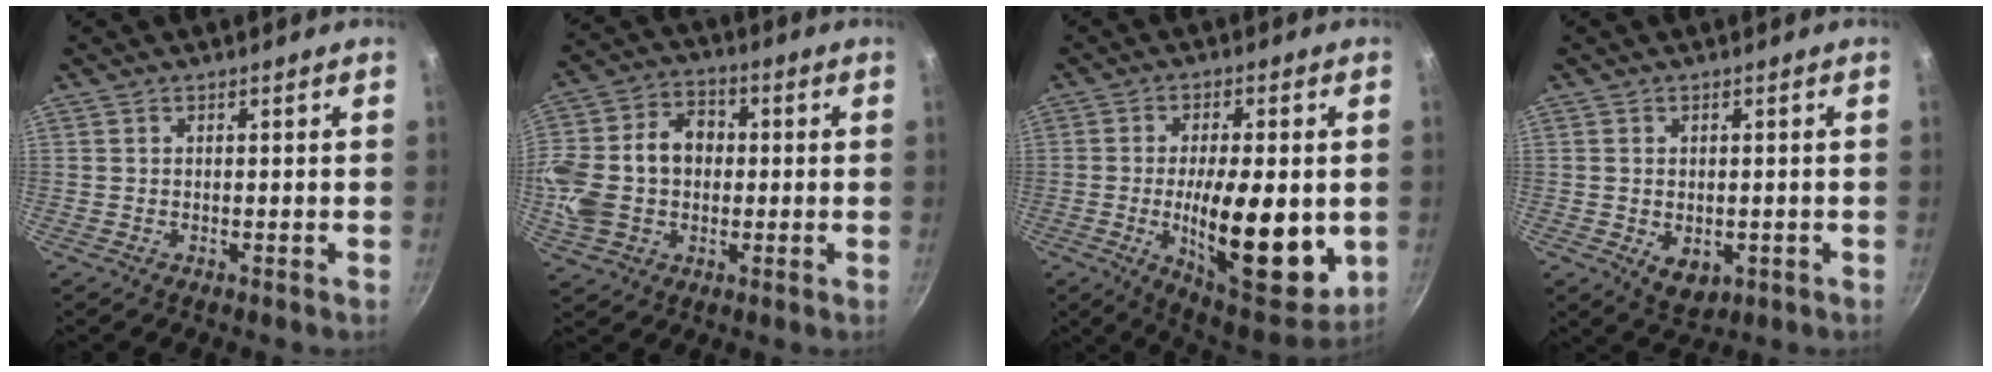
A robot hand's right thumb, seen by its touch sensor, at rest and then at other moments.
{"total": 17.1, "force": [0.1, 12.8, 11.4], "torque": [-0.220, 0.035, -0.002]}
{"total": 19.9, "force": [-2.4, 7.5, 18.2], "torque": [-0.253, -0.013, -0.031]}
{"total": 5.3, "force": [-1.0, 3.7, 3.7], "torque": [-0.047, -0.007, -0.005]}